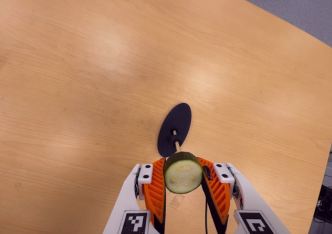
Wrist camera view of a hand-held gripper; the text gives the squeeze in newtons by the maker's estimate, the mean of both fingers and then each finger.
{"total": 11.4, "left": 10.1, "right": 12.6}